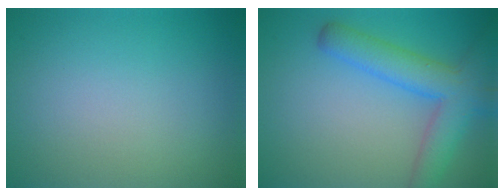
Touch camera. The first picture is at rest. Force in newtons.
{"total": 5.8, "press": 5.8, "slide": 0.3}